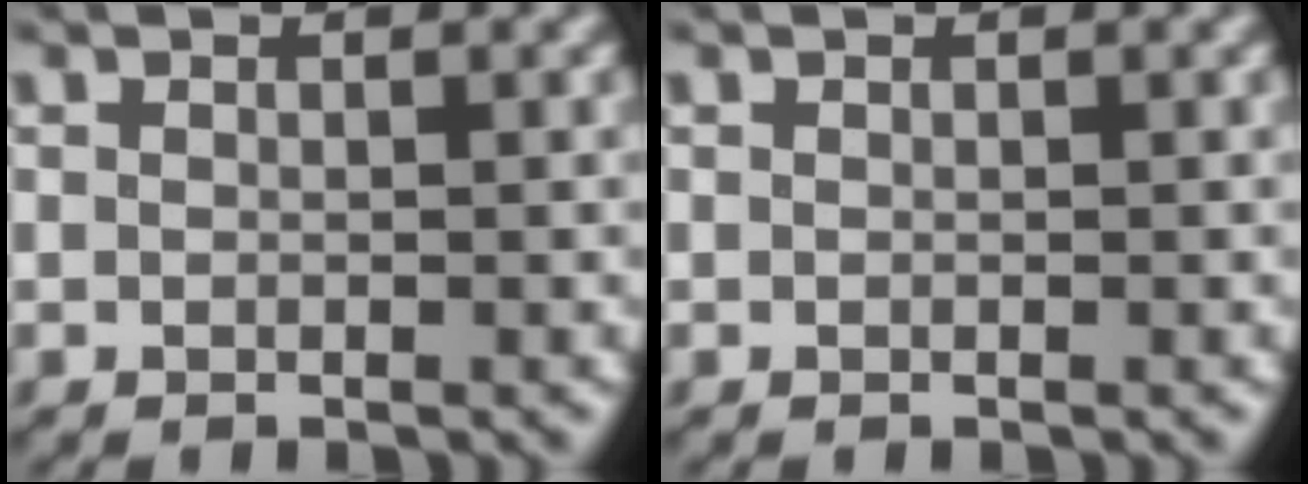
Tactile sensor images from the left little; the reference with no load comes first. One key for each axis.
{"total": 0.0}